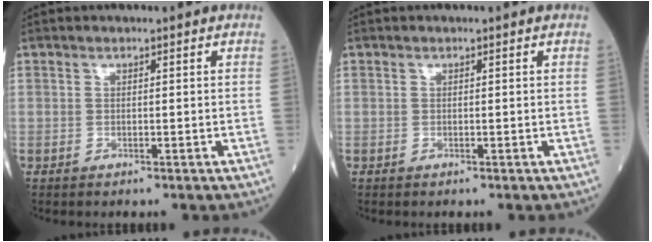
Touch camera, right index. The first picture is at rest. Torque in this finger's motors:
{"motor_torque": [0.01, 0.01, -0.03, 0.00]}